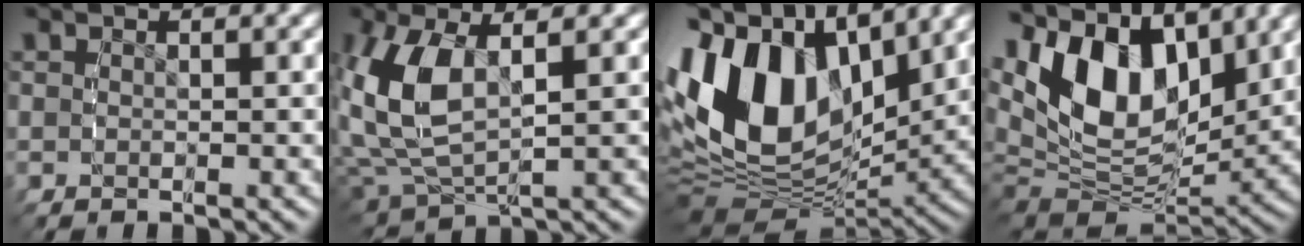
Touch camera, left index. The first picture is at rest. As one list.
[{"total": 7.2, "force": [1.2, 4.8, 5.3], "torque": [-0.158, -0.019, 0.037]}, {"total": 15.3, "force": [2.5, 10.4, 10.9], "torque": [-0.210, -0.007, 0.047]}, {"total": 13.2, "force": [3.0, 8.6, 9.5], "torque": [-0.185, -0.017, 0.056]}]